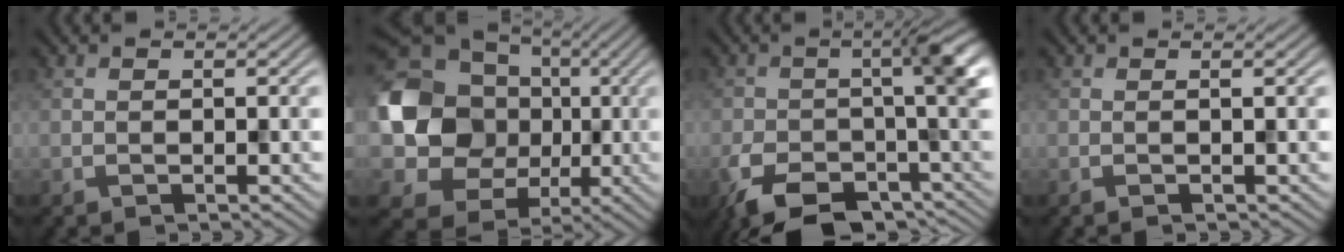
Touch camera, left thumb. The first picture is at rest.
{"total": 18.3, "force": [1.7, 16.3, 8.1], "torque": [-0.202, -0.009, 0.019]}
{"total": 11.5, "force": [-5.7, 4.6, 8.9], "torque": [-0.146, -0.033, -0.093]}
{"total": 1.1, "force": [0.0, 0.0, 1.1], "torque": [-0.017, 0.004, -0.004]}